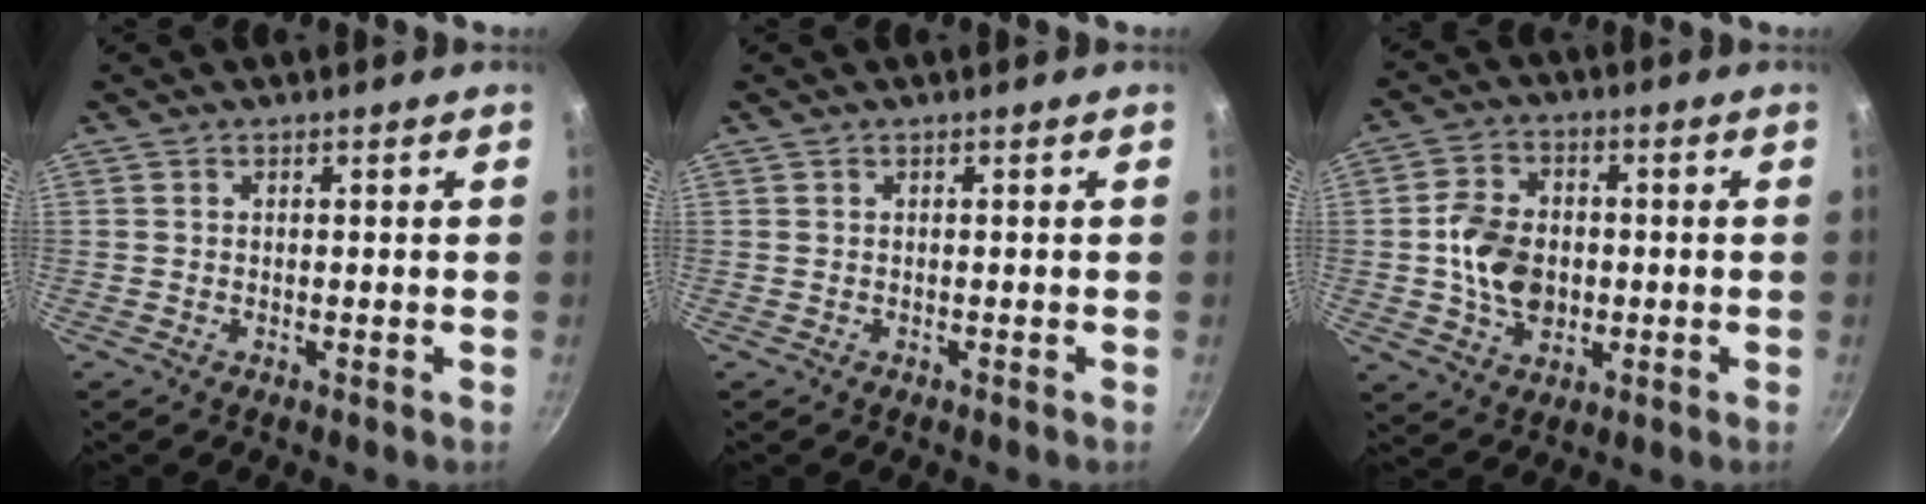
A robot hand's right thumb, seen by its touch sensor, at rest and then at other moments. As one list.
[{"total": 0.0}, {"total": 10.6, "force": [-0.6, 7.9, 7.0], "torque": [-0.102, 0.011, -0.013]}]